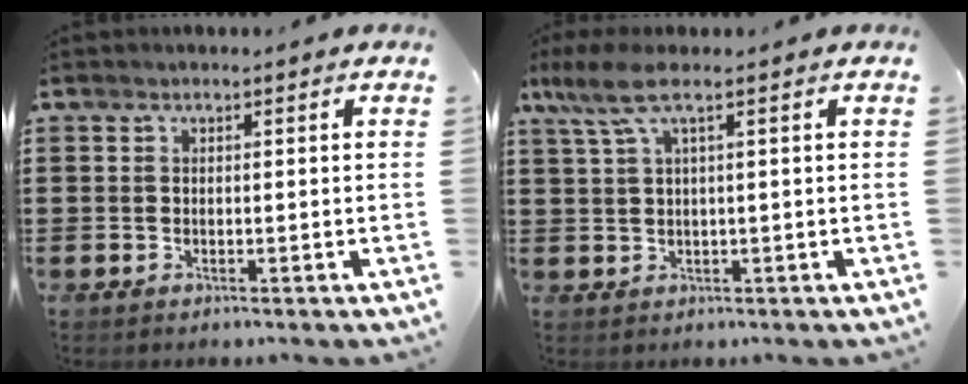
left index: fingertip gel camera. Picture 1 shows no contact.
{"total": 5.0, "force": [1.6, 0.9, 4.7], "torque": [-0.107, -0.001, 0.024]}